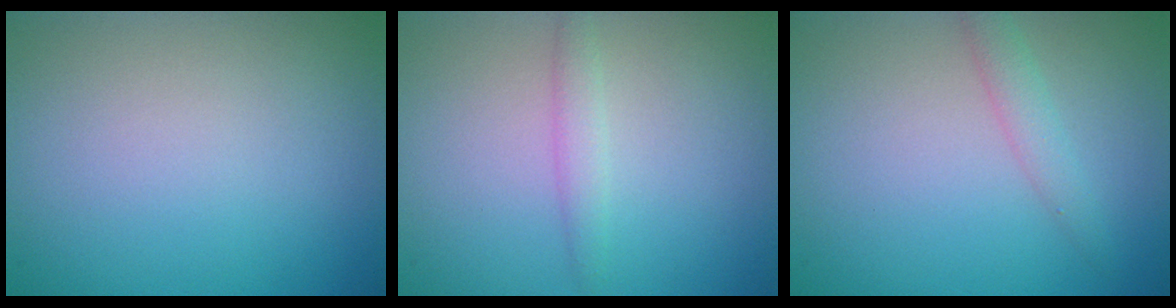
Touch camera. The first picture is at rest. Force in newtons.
{"total": 1.4, "press": 1.4, "slide": 0.0}
{"total": 1.7, "press": 1.7, "slide": 0.1}